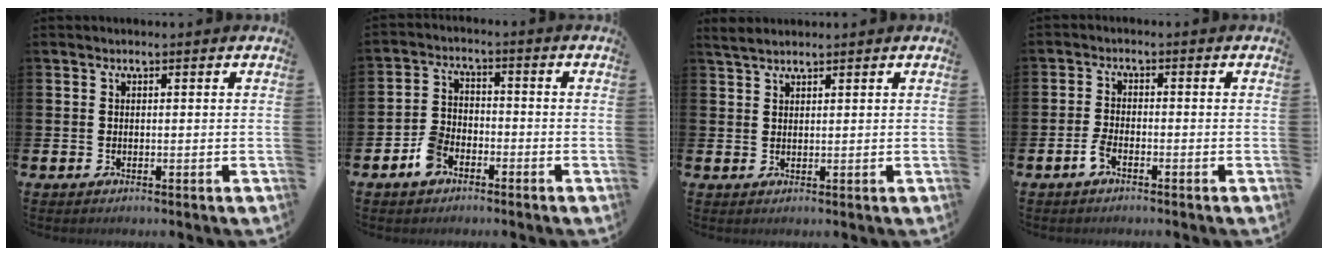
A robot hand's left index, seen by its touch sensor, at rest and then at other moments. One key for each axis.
{"total": 4.3, "fx": -2.9, "fy": 2.5, "fz": 1.9, "tx": -0.045, "ty": 0.014, "tz": -0.056}
{"total": 2.2, "fx": 2.0, "fy": 0.4, "fz": 0.6, "tx": -0.015, "ty": 0.003, "tz": 0.038}
{"total": 2.3, "fx": -1.4, "fy": 0.8, "fz": 1.6, "tx": -0.036, "ty": 0.006, "tz": -0.026}